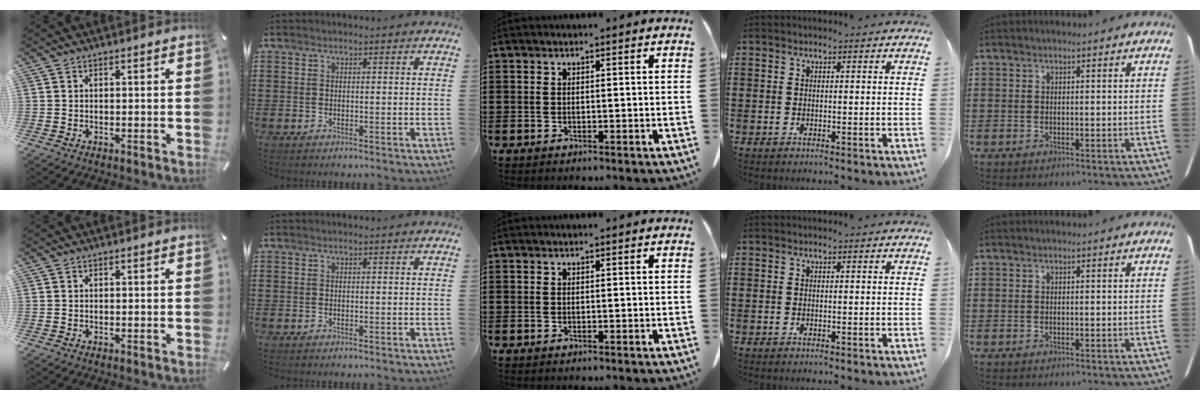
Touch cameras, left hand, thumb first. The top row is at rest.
{}